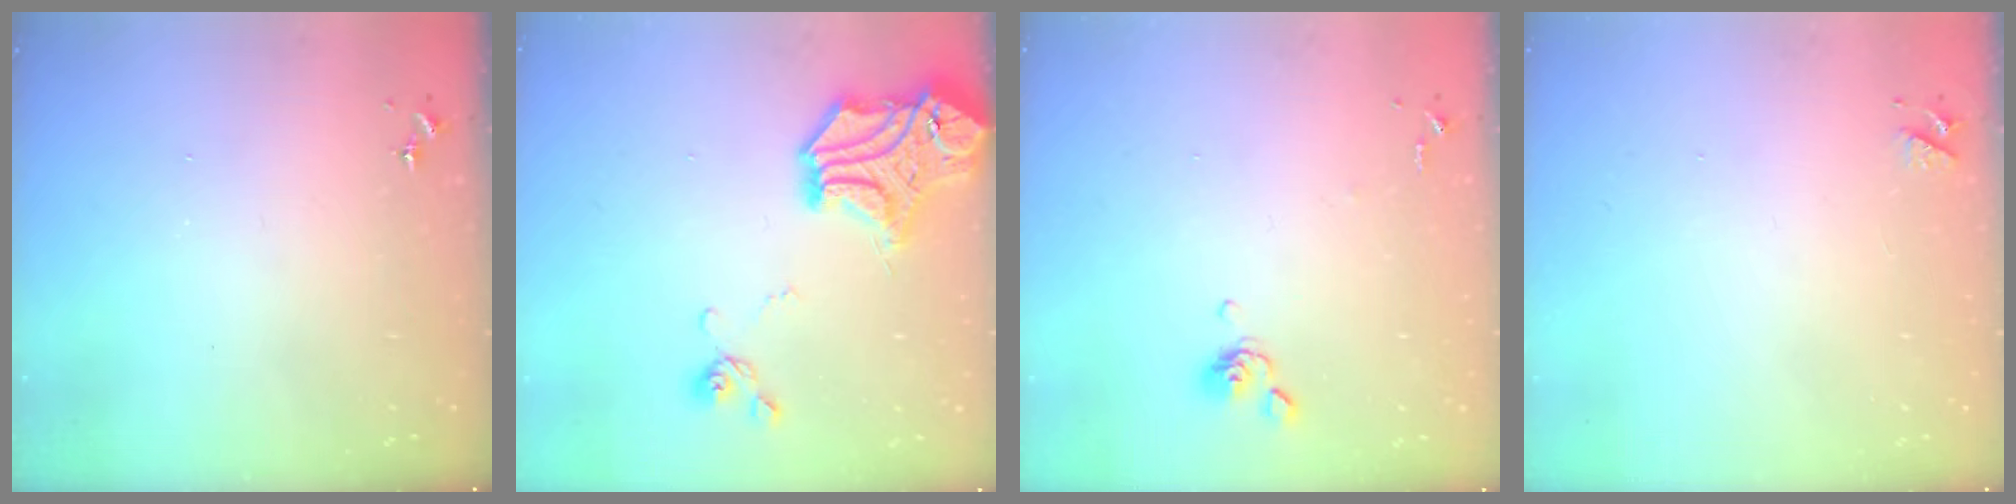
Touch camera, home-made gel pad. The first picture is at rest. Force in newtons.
{"total": 18.9, "press": 18.7, "slide": 2.7}
{"total": 6.4, "press": 6.2, "slide": 1.5}
{"total": 3.6, "press": 3.5, "slide": 0.6}